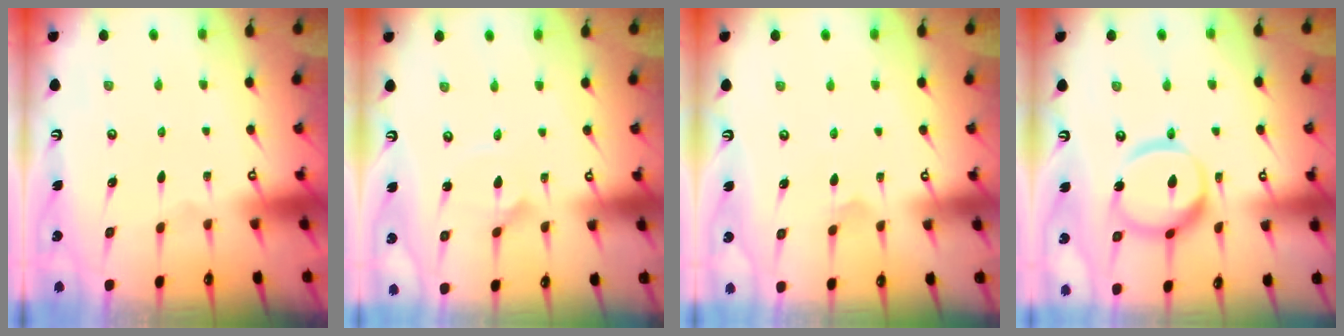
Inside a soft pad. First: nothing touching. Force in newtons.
{"total": 2.4, "press": 2.4, "slide": 0.1}
{"total": 4.1, "press": 4.1, "slide": 0.3}
{"total": 14.1, "press": 14.0, "slide": 1.4}